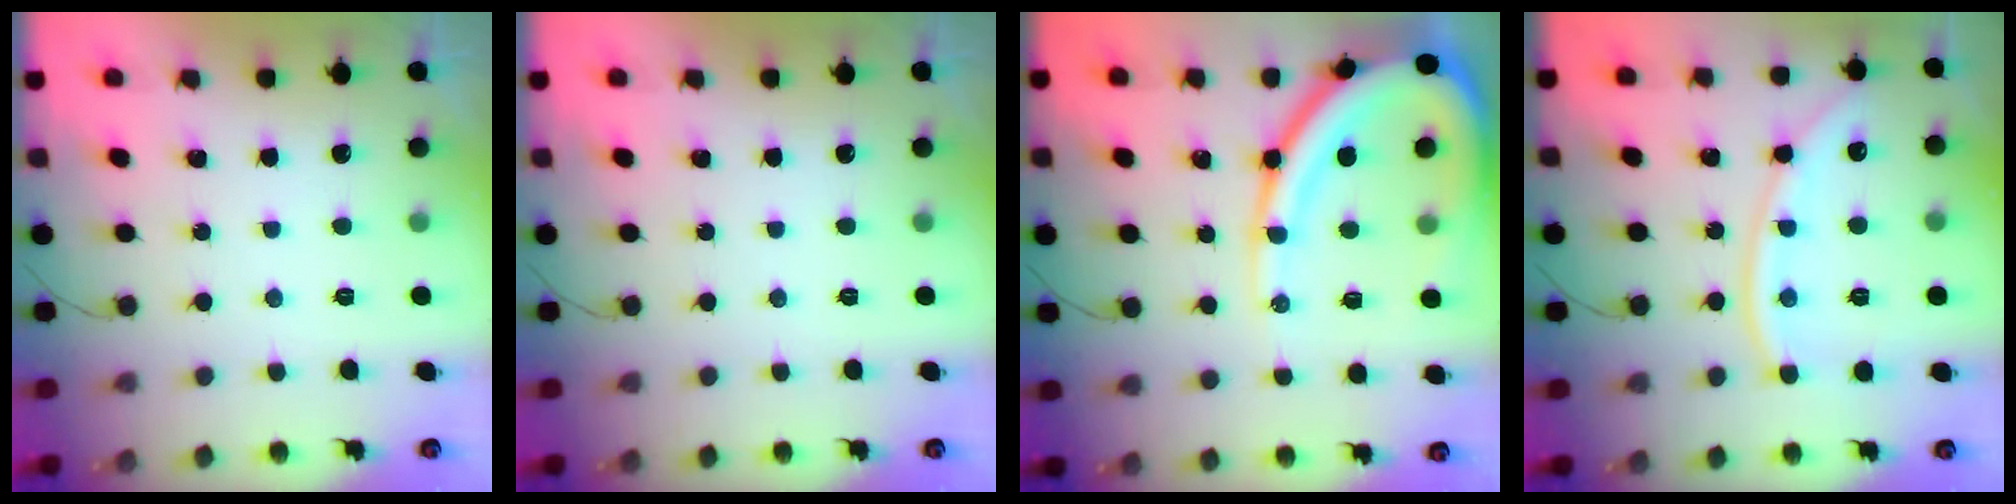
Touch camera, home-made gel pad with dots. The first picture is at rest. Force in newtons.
{"total": 0.0}
{"total": 18.5, "press": 18.4, "slide": 1.8}
{"total": 12.8, "press": 12.7, "slide": 1.5}